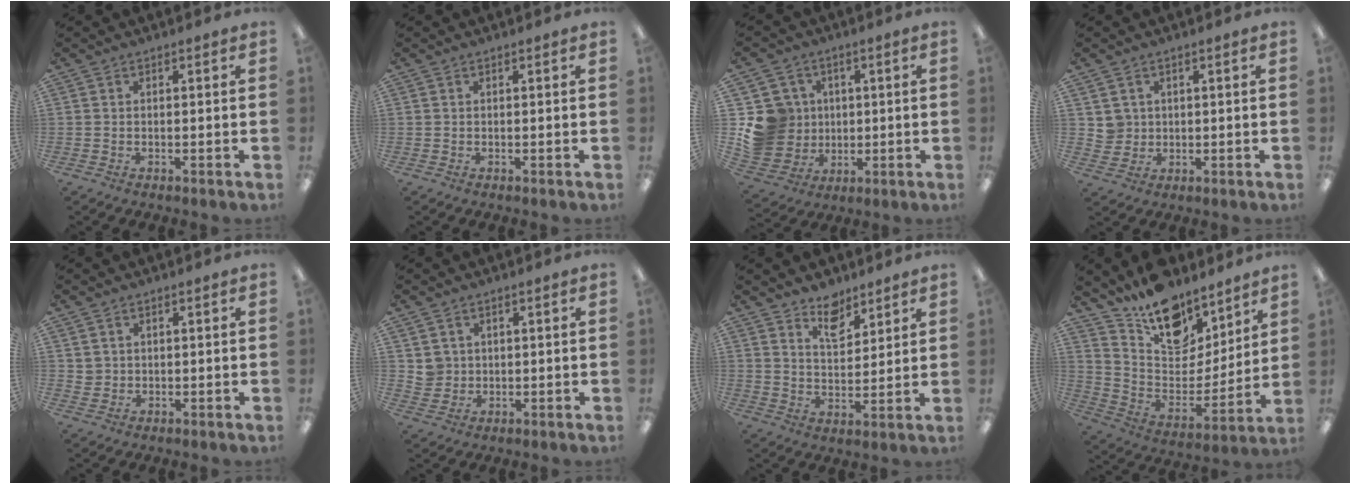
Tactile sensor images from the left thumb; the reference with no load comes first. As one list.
[{"total": 0.0}, {"total": 13.0, "force": [1.2, 12.4, 3.7], "torque": [-0.106, 0.008, 0.035]}, {"total": 3.6, "force": [1.6, 3.2, -0.1], "torque": [-0.003, 0.003, 0.029]}, {"total": 2.0, "force": [1.1, 1.7, 0.1], "torque": [-0.005, 0.002, 0.020]}, {"total": 3.6, "force": [1.6, 3.2, 0.0], "torque": [-0.003, 0.002, 0.029]}, {"total": 7.6, "force": [6.1, 3.8, 2.7], "torque": [-0.032, -0.034, 0.108]}, {"total": 16.8, "force": [13.1, 9.0, 5.5], "torque": [-0.100, -0.099, 0.240]}]